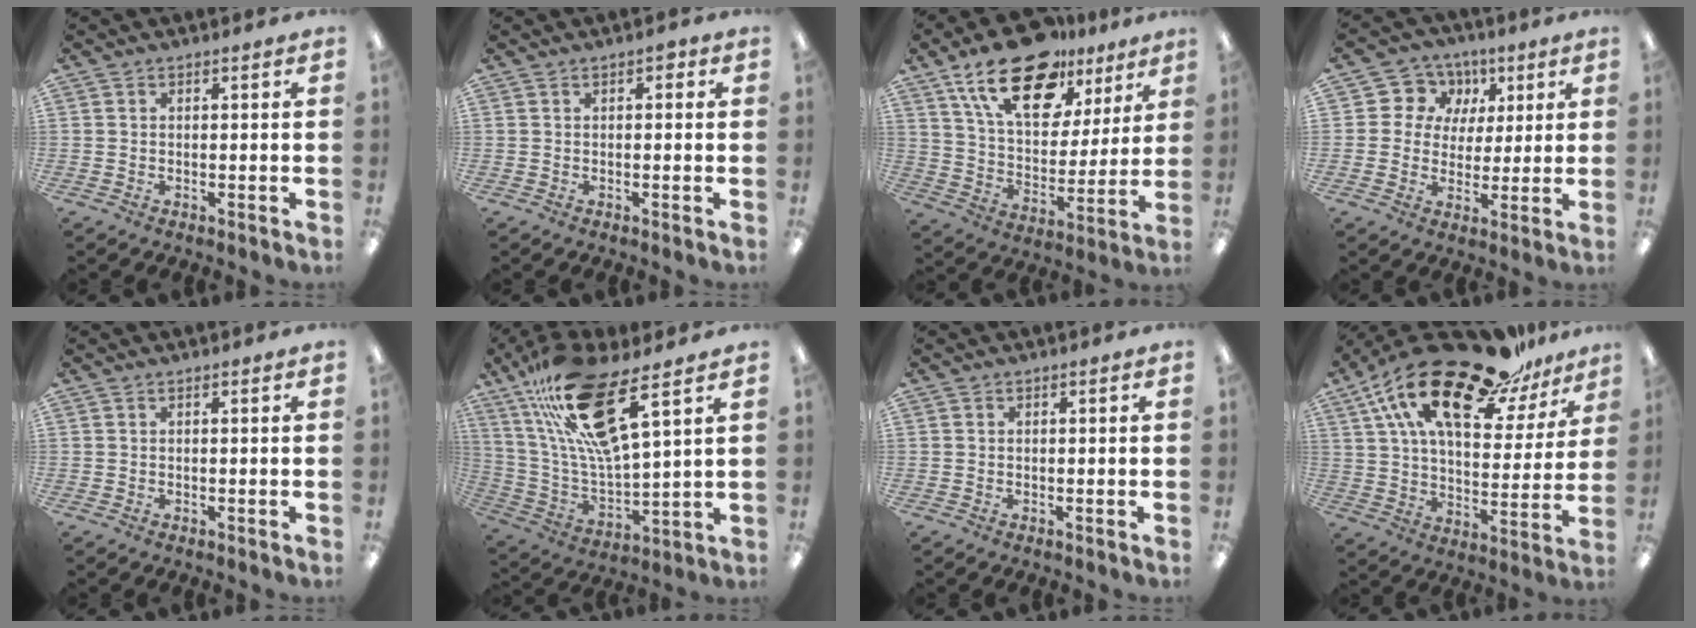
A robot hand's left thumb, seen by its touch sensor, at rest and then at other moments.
{"total": 1.3, "force": [0.2, 0.9, 0.9], "torque": [-0.009, 0.001, 0.002]}
{"total": 21.8, "force": [14.0, 10.9, 12.7], "torque": [-0.211, -0.072, 0.245]}
{"total": 8.3, "force": [2.6, 7.8, 0.9], "torque": [-0.021, -0.015, 0.048]}
{"total": 0.0}
{"total": 21.8, "force": [13.5, 6.1, 16.1], "torque": [-0.307, -0.055, 0.230]}
{"total": 0.0}
{"total": 25.8, "force": [18.0, 9.9, 15.7], "torque": [-0.266, -0.109, 0.303]}